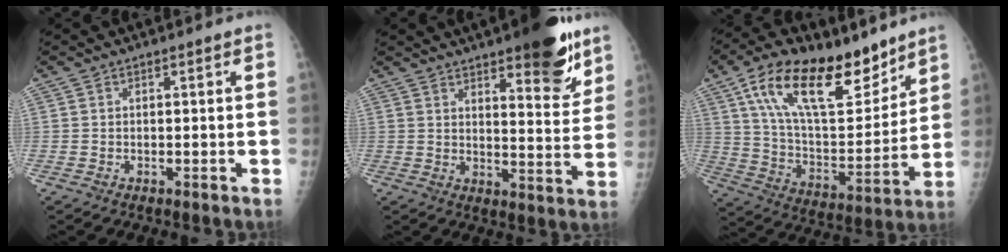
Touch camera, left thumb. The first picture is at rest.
{"total": 14.6, "force": [9.4, 4.4, 10.2], "torque": [-0.100, -0.055, 0.133]}
{"total": 23.5, "force": [14.4, 10.4, 15.4], "torque": [-0.231, -0.052, 0.256]}